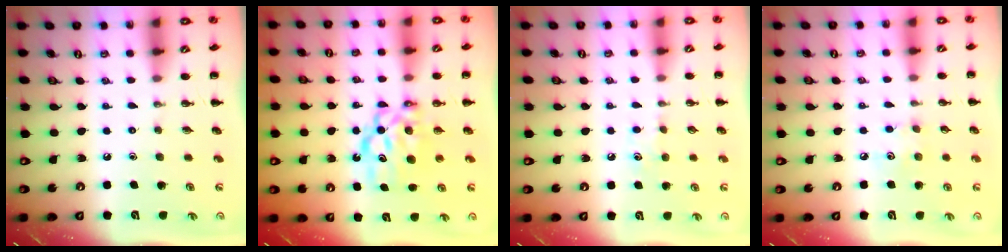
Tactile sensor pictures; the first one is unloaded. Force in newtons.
{"total": 7.6, "press": 7.4, "slide": 1.9}
{"total": 5.4, "press": 5.2, "slide": 1.3}
{"total": 4.6, "press": 4.5, "slide": 1.1}